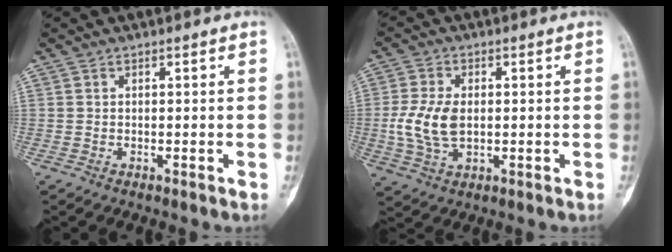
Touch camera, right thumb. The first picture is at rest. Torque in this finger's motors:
{"motor_torque": [1.25, 1.25, 0.66, -0.80, 0.19]}